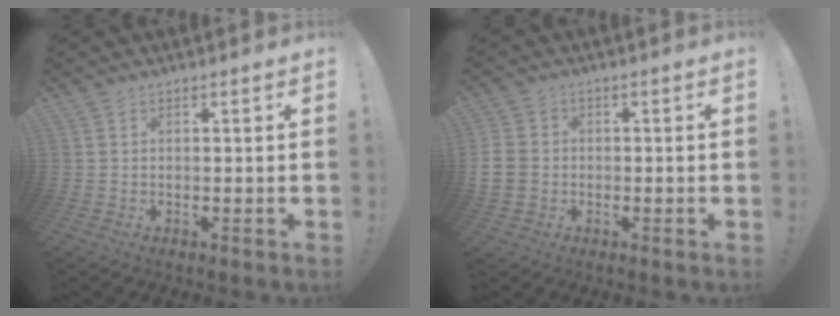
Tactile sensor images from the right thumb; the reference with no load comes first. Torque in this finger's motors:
{"motor_torque": [-0.05, 0.10, 0.14, -0.01, 0.14]}